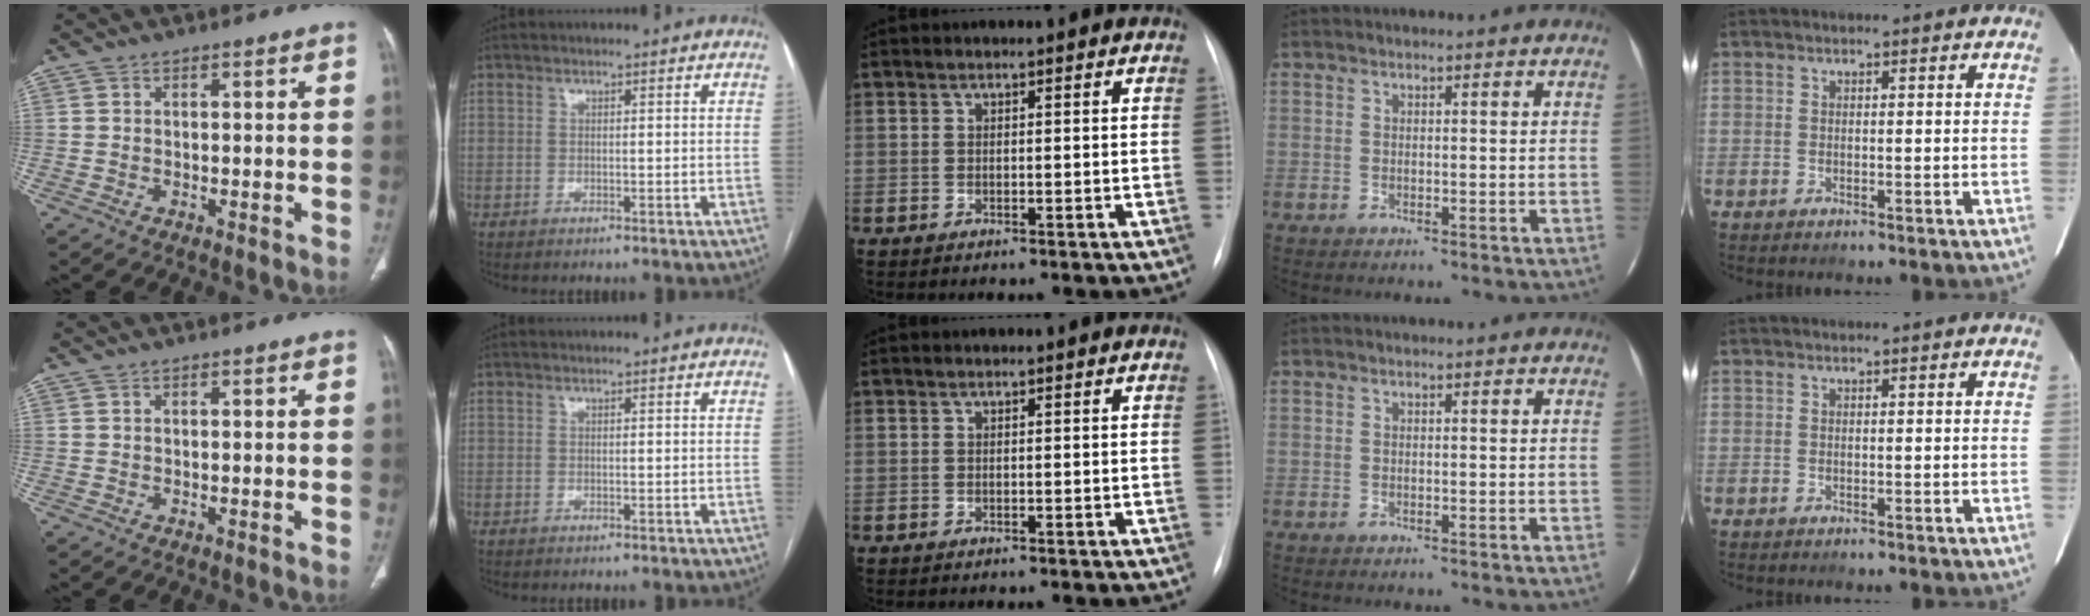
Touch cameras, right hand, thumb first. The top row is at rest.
{}